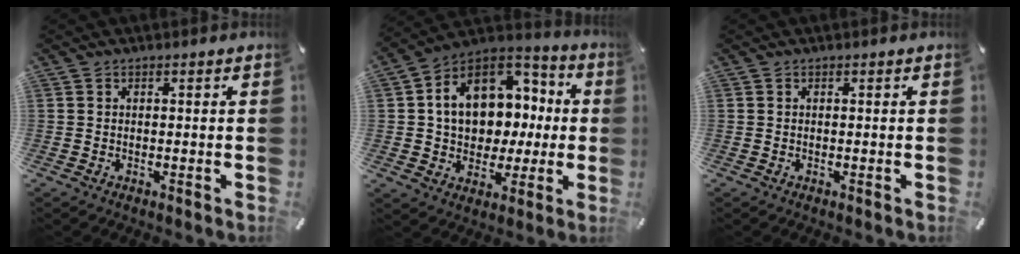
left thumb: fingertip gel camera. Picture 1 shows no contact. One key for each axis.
{"total": 14.9, "fx": 1.5, "fy": 12.4, "fz": 8.1, "tx": -0.141, "ty": -0.004, "tz": 0.036}
{"total": 0.0}